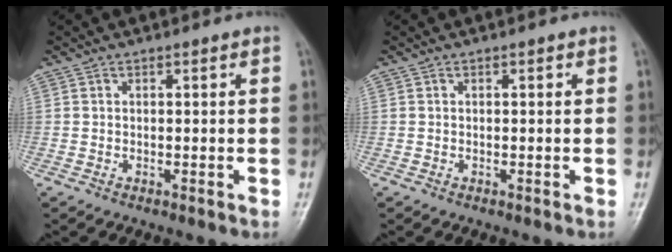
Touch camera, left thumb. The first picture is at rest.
{"total": 0.0}